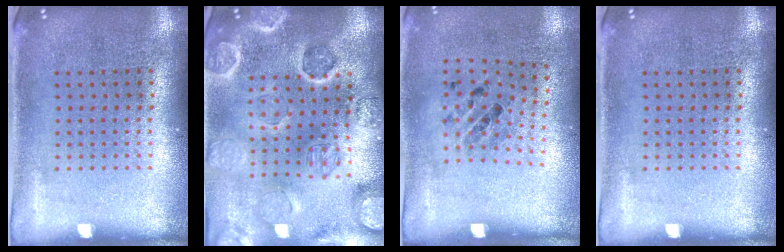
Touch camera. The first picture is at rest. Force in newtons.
{"total": 2.9, "press": 2.9, "slide": 0.3}
{"total": 1.1, "press": 0.7, "slide": 0.8}
{"total": 0.0}